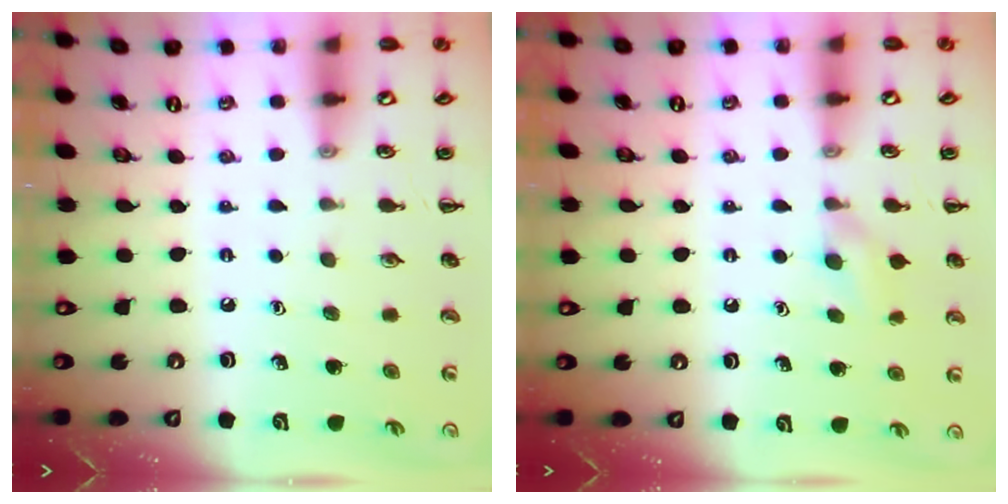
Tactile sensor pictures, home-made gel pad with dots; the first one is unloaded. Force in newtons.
{"total": 5.6, "press": 5.3, "slide": 1.7}